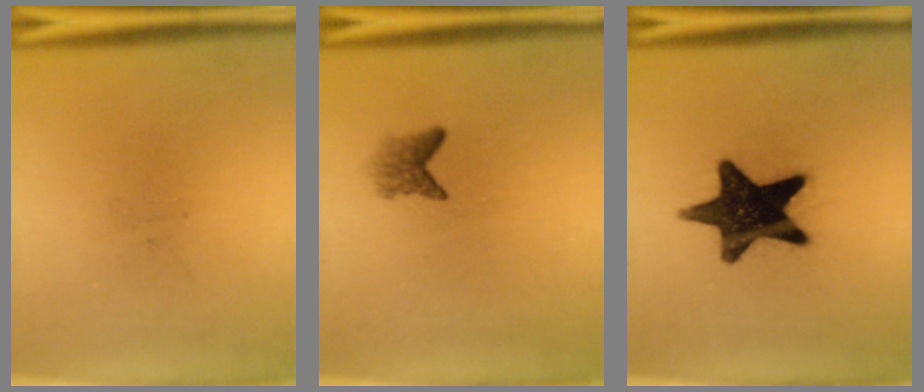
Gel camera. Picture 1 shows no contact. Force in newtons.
{"total": 2.2}
{"total": 16.6}